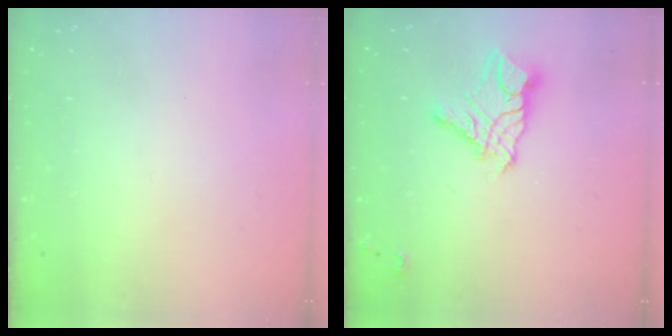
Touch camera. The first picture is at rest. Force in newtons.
{"total": 10.8, "press": 10.8, "slide": 1.0}